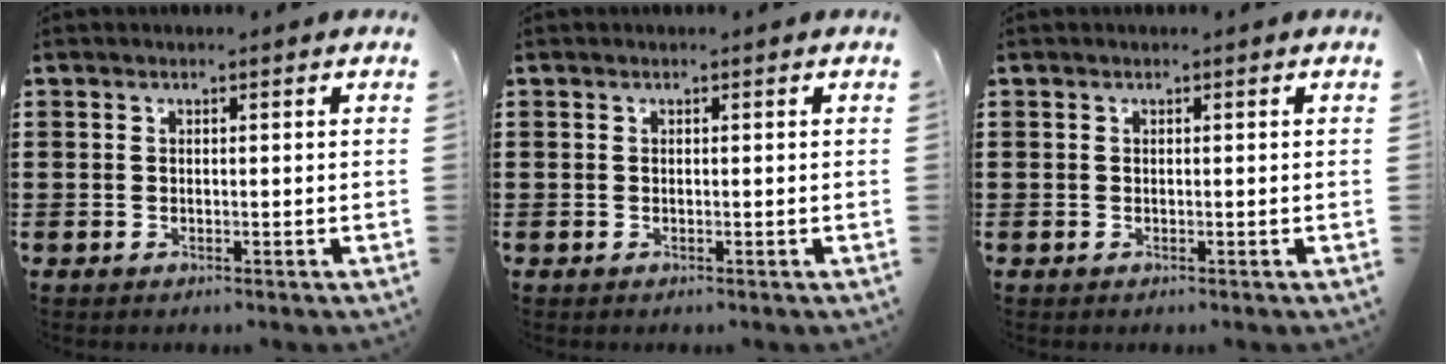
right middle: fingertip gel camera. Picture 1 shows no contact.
{"total": 0.0}
{"total": 0.0}